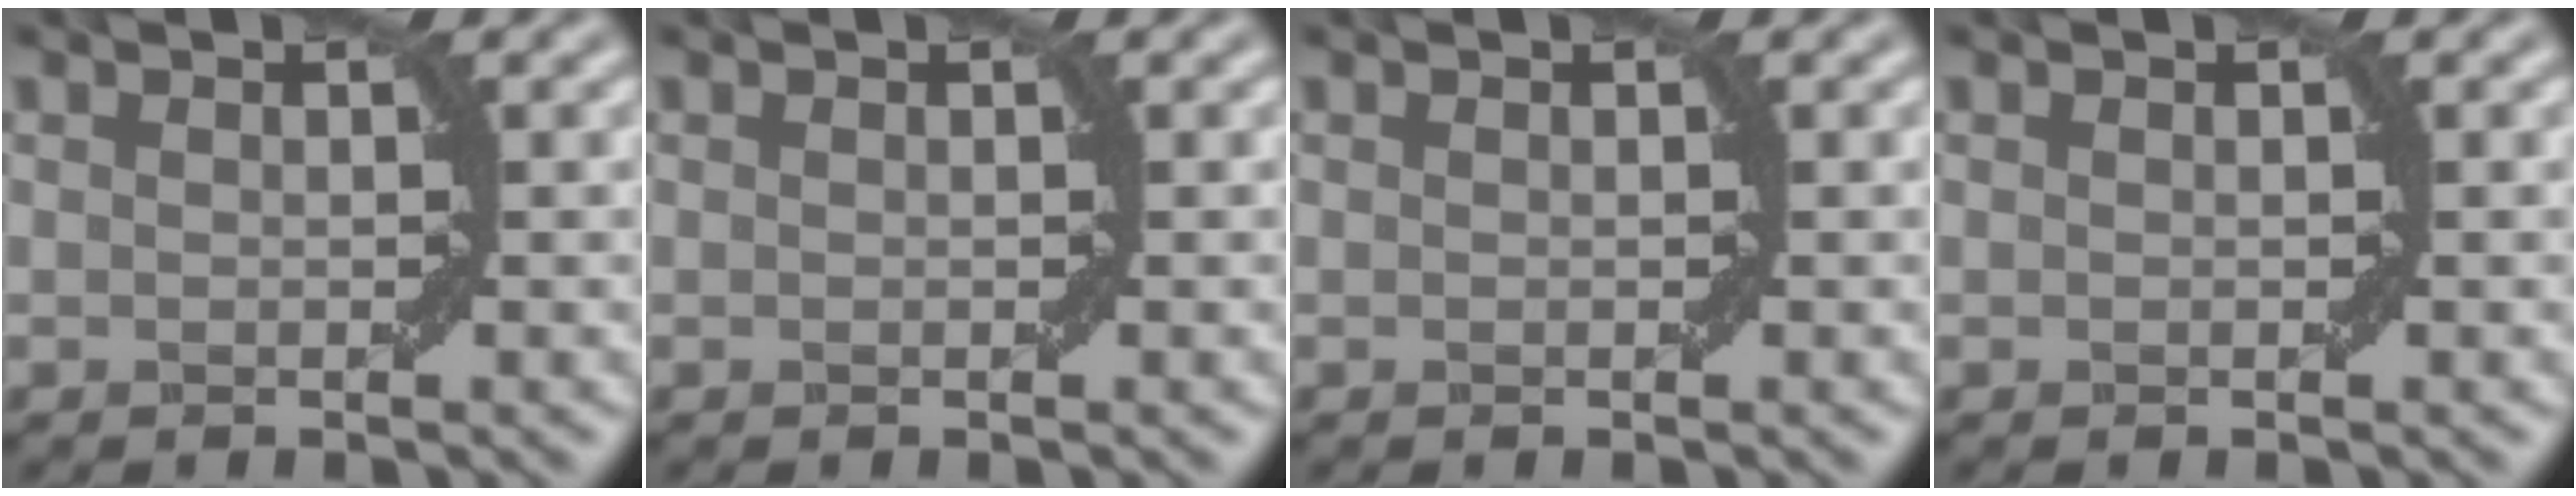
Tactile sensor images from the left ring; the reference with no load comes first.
{"total": 0.0}
{"total": 0.0}
{"total": 0.0}